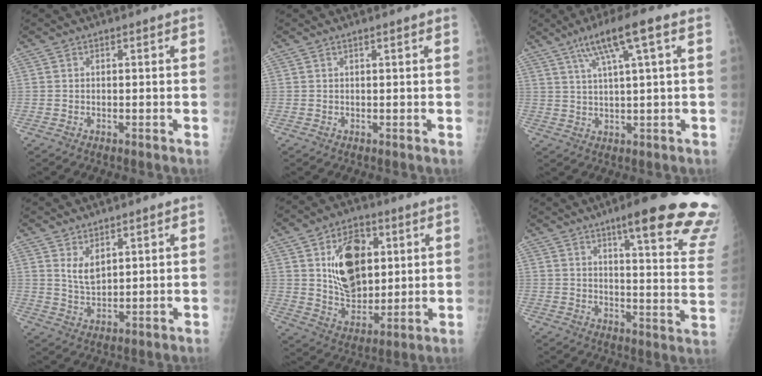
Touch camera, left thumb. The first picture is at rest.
{"total": 1.1, "force": [0.7, 0.0, 0.9], "torque": [-0.016, 0.004, 0.011]}
{"total": 9.7, "force": [4.6, 0.6, 8.5], "torque": [-0.157, 0.003, 0.081]}
{"total": 4.4, "force": [2.5, 2.0, 3.1], "torque": [-0.050, -0.024, 0.055]}
{"total": 15.8, "force": [4.4, 10.3, 11.2], "torque": [-0.136, -0.023, 0.083]}
{"total": 24.0, "force": [16.5, 3.4, 17.2], "torque": [-0.184, -0.081, 0.203]}